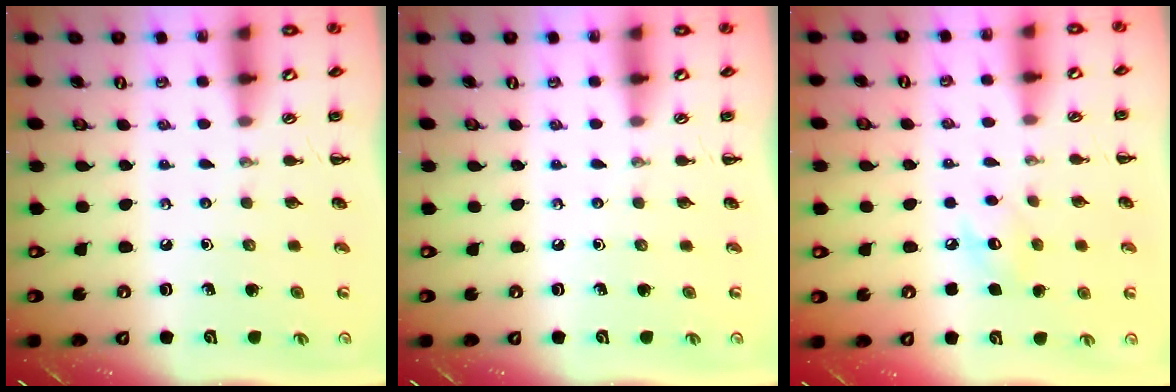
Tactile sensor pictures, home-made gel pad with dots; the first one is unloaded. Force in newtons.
{"total": 0.0}
{"total": 6.9, "press": 6.9, "slide": 1.1}